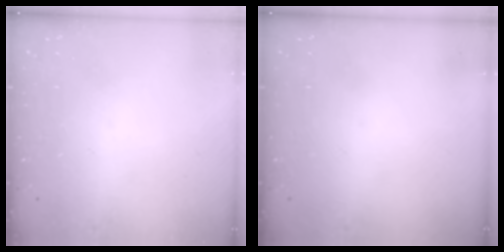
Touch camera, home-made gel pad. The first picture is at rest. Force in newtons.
{"total": 0.0}